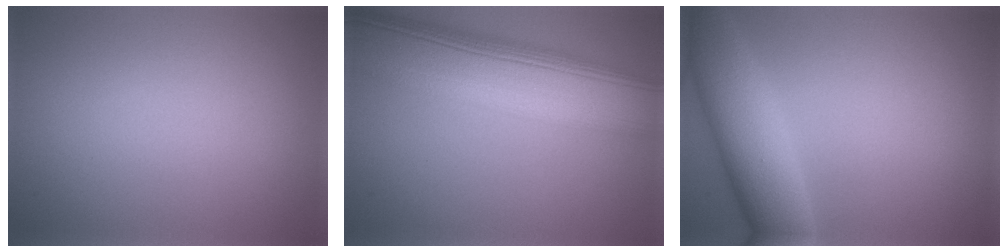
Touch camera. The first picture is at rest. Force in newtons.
{"total": 12.5, "press": 12.5, "slide": 0.8}
{"total": 7.0, "press": 7.0, "slide": 0.3}